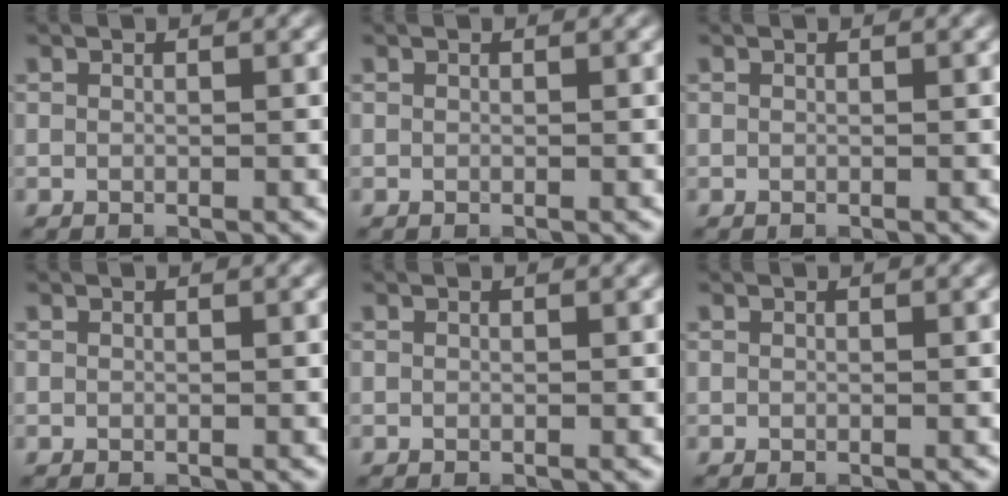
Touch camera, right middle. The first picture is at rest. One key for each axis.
{"total": 0.0}
{"total": 0.0}
{"total": 0.0}
{"total": 0.0}
{"total": 0.0}